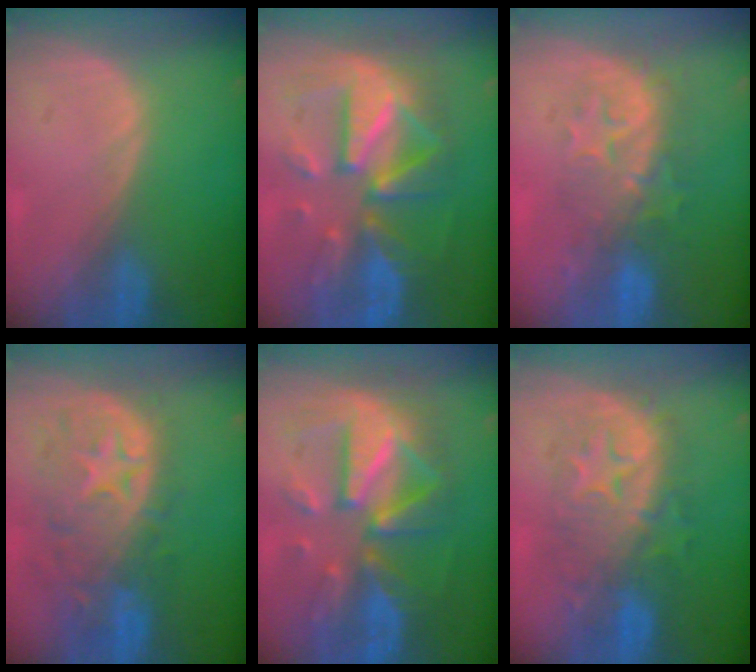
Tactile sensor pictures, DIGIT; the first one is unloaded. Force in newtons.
{"total": 12.4, "press": 12.4, "slide": 1.2}
{"total": 8.1, "press": 7.9, "slide": 1.7}
{"total": 11.8, "press": 10.1, "slide": 6.1}
{"total": 12.4, "press": 12.4, "slide": 1.2}
{"total": 9.2, "press": 9.2, "slide": 0.4}